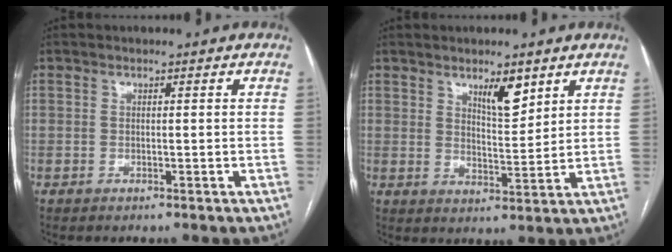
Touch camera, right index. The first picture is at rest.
{"total": 5.3, "force": [3.5, 1.4, 3.8], "torque": [-0.066, -0.006, 0.061]}